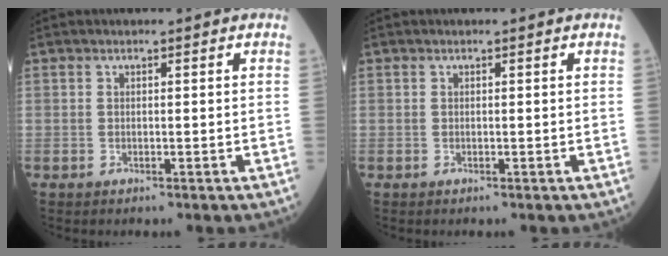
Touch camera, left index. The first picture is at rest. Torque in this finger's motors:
{"motor_torque": [-0.03, 0.04, -0.01, -0.01]}